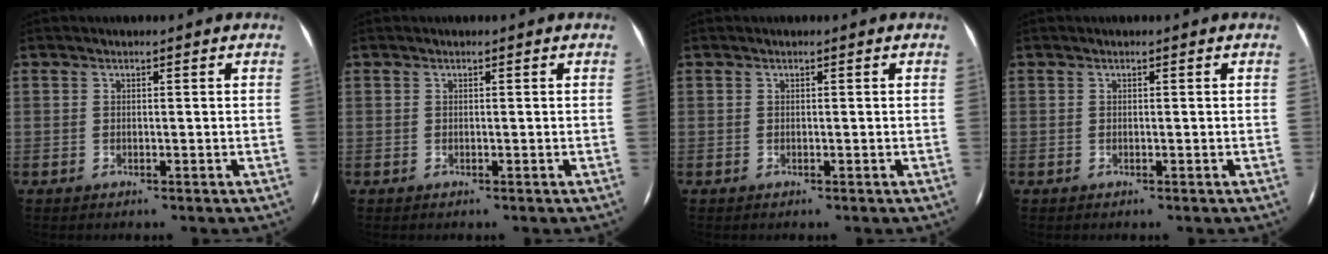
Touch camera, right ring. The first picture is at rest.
{"total": 0.0}
{"total": 0.0}
{"total": 0.0}